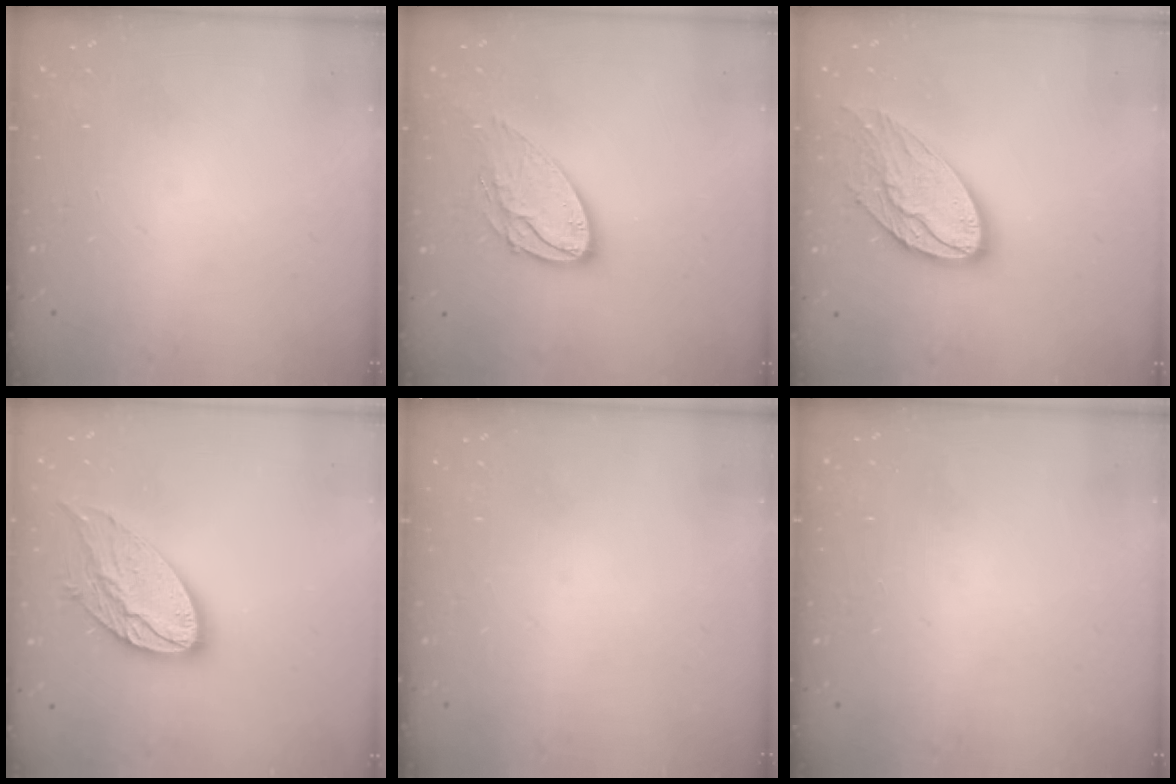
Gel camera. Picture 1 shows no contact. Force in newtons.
{"total": 12.9, "press": 12.9, "slide": 1.0}
{"total": 14.7, "press": 14.6, "slide": 0.9}
{"total": 15.3, "press": 15.3, "slide": 1.1}
{"total": 0.0}
{"total": 0.0}